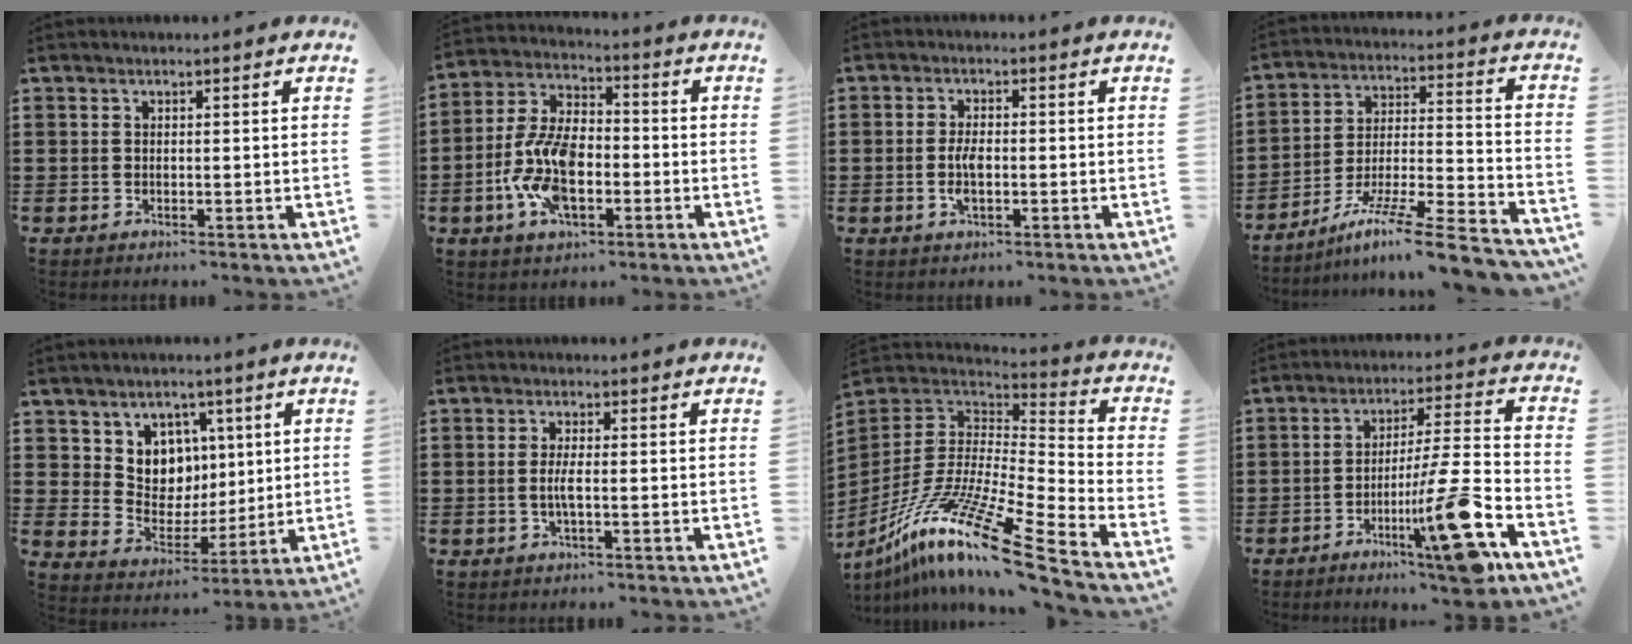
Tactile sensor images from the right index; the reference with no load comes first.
{"total": 11.0, "force": [-3.0, 5.8, 8.9], "torque": [-0.211, 0.001, -0.061]}
{"total": 3.7, "force": [-0.6, 1.4, 3.4], "torque": [-0.077, -0.002, -0.016]}
{"total": 10.9, "force": [-8.3, 0.4, 7.1], "torque": [-0.114, 0.007, -0.159]}
{"total": 7.1, "force": [3.4, 6.1, 0.6], "torque": [-0.042, -0.028, 0.064]}
{"total": 2.8, "force": [-0.5, 0.5, 2.7], "torque": [-0.064, -0.007, -0.014]}
{"total": 16.8, "force": [-11.0, 1.9, 12.6], "torque": [-0.245, 0.020, -0.205]}
{"total": 15.8, "force": [-8.2, 0.5, 13.5], "torque": [-0.214, 0.004, -0.136]}